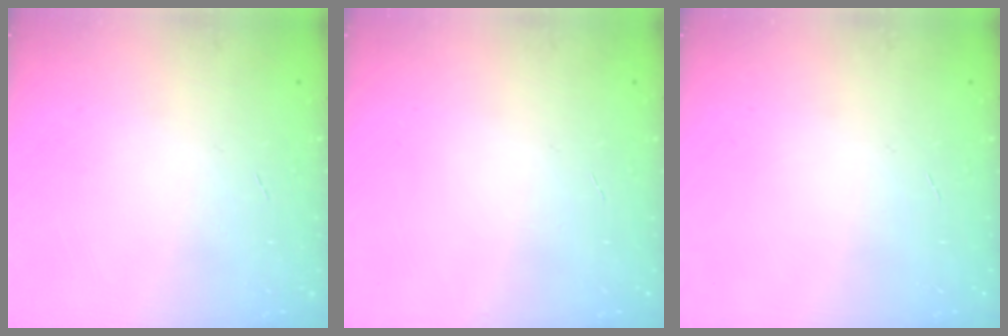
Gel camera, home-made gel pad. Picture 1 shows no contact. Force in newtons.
{"total": 0.0}
{"total": 0.0}